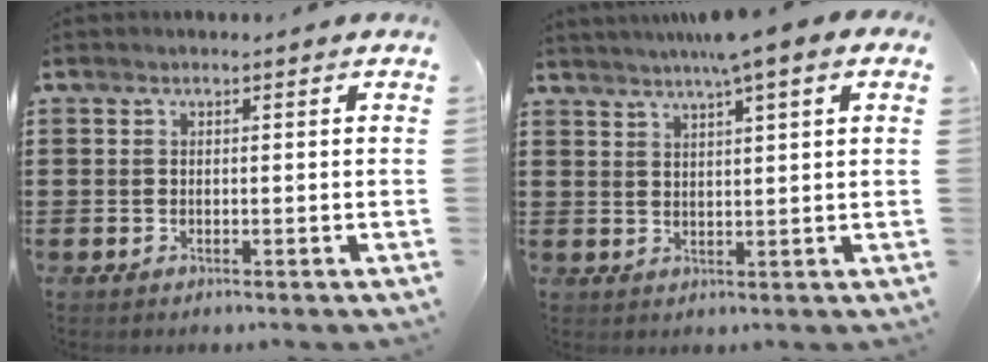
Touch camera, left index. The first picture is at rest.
{"total": 4.9, "force": [3.5, -0.3, 3.4], "torque": [-0.074, 0.000, 0.061]}